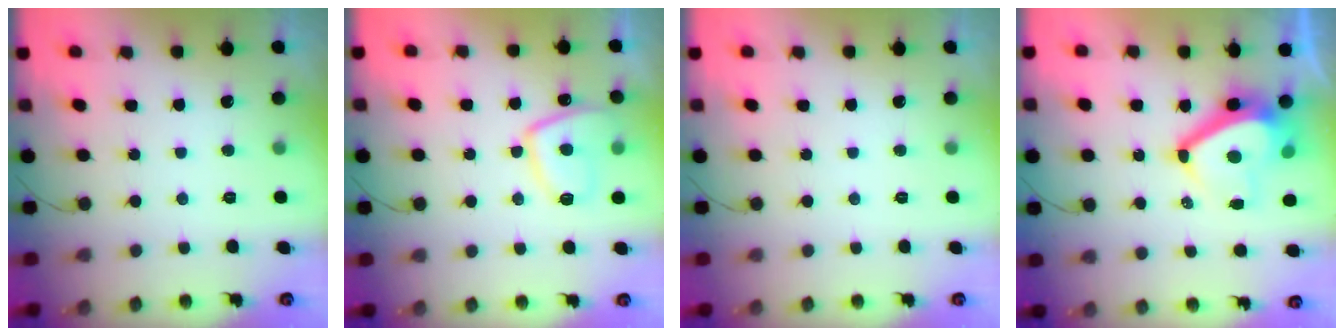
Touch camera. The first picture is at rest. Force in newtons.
{"total": 10.6, "press": 10.5, "slide": 1.2}
{"total": 0.0}
{"total": 10.8, "press": 10.4, "slide": 3.1}